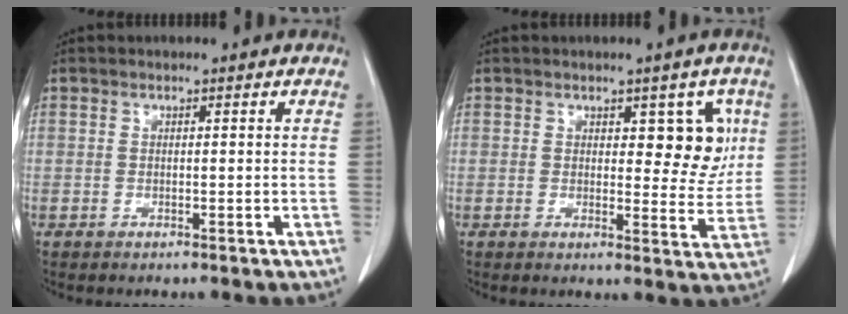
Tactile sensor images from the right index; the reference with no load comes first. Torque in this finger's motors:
{"motor_torque": [0.01, 0.17, 0.11, 0.00]}